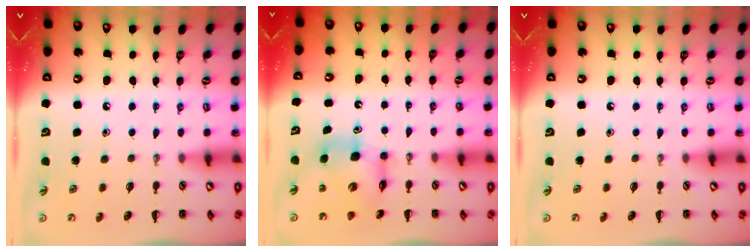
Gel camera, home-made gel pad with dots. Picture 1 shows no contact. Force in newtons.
{"total": 7.2, "press": 7.2, "slide": 0.4}
{"total": 0.0}